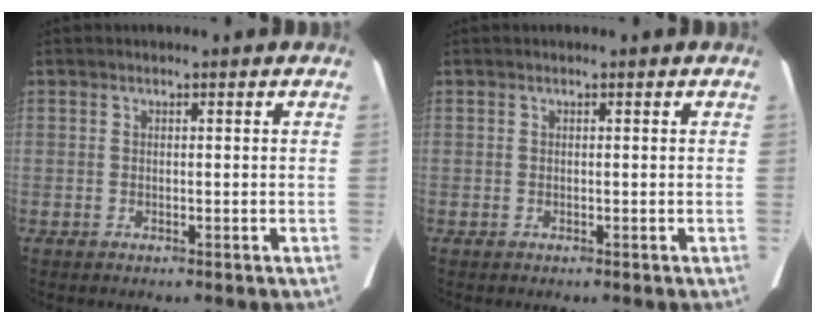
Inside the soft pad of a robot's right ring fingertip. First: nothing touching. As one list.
[{"total": 0.0}]